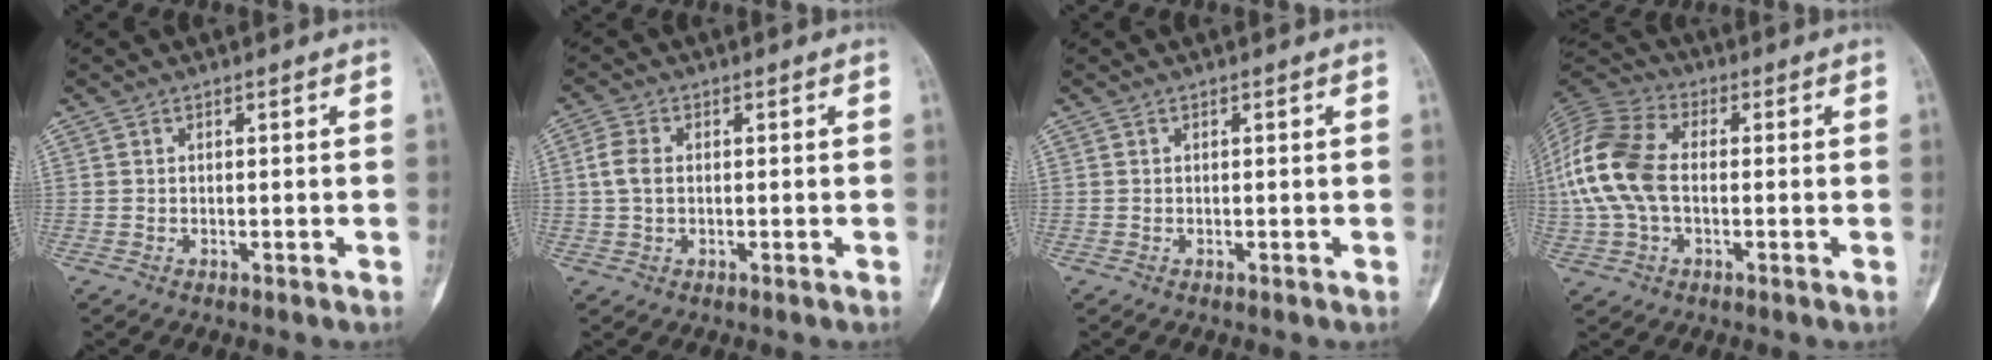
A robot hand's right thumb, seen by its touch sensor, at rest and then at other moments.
{"total": 4.1, "force": [0.3, 2.6, 3.1], "torque": [-0.068, 0.009, 0.001]}
{"total": 0.0}
{"total": 15.2, "force": [-0.1, 9.6, 11.9], "torque": [-0.266, 0.029, -0.008]}